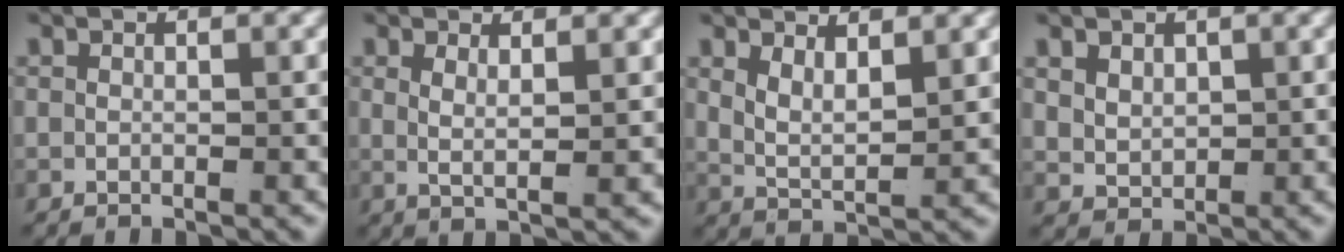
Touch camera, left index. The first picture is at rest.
{"total": 2.5, "force": [0.8, 0.3, 2.3], "torque": [-0.045, -0.013, 0.024]}
{"total": 4.0, "force": [1.6, 2.5, 2.7], "torque": [-0.058, -0.011, 0.026]}
{"total": 2.1, "force": [1.1, 1.5, 1.1], "torque": [-0.029, -0.016, 0.038]}